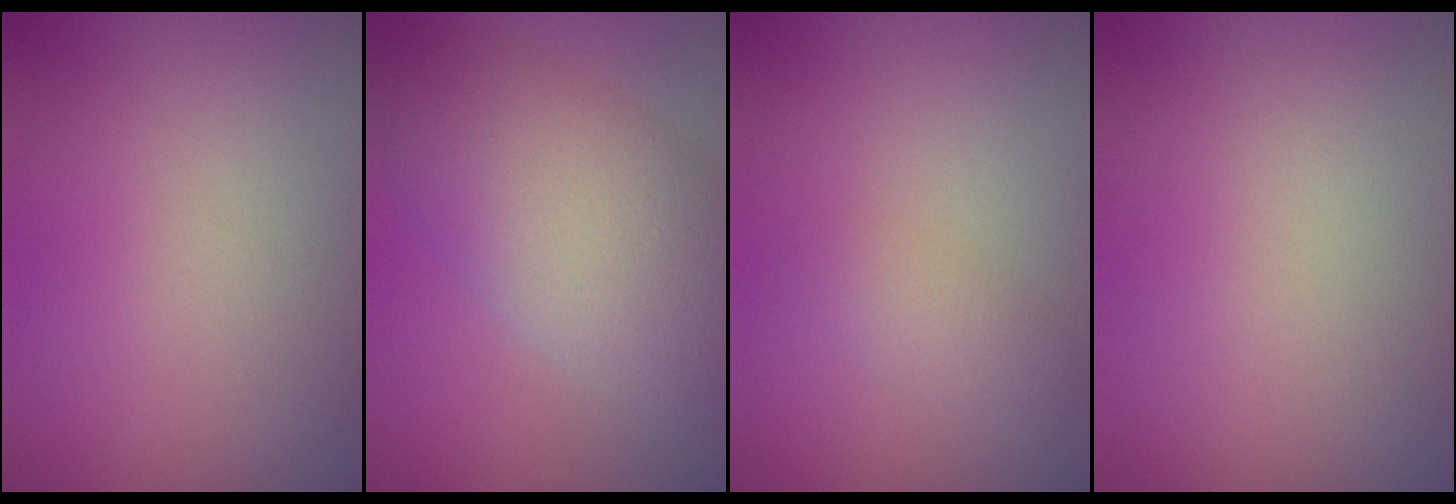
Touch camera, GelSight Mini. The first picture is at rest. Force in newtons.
{"total": 9.0, "press": 9.0, "slide": 0.3}
{"total": 1.4, "press": 1.4, "slide": 0.0}
{"total": 0.0}